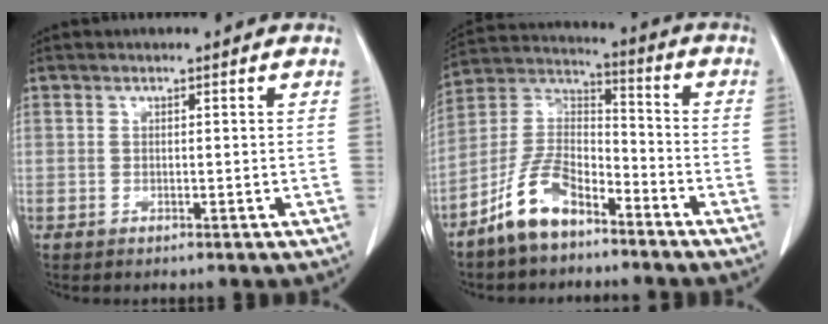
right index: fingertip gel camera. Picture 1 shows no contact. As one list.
[{"total": 10.9, "force": [-7.6, 4.6, 6.3], "torque": [-0.138, 0.013, -0.152]}]